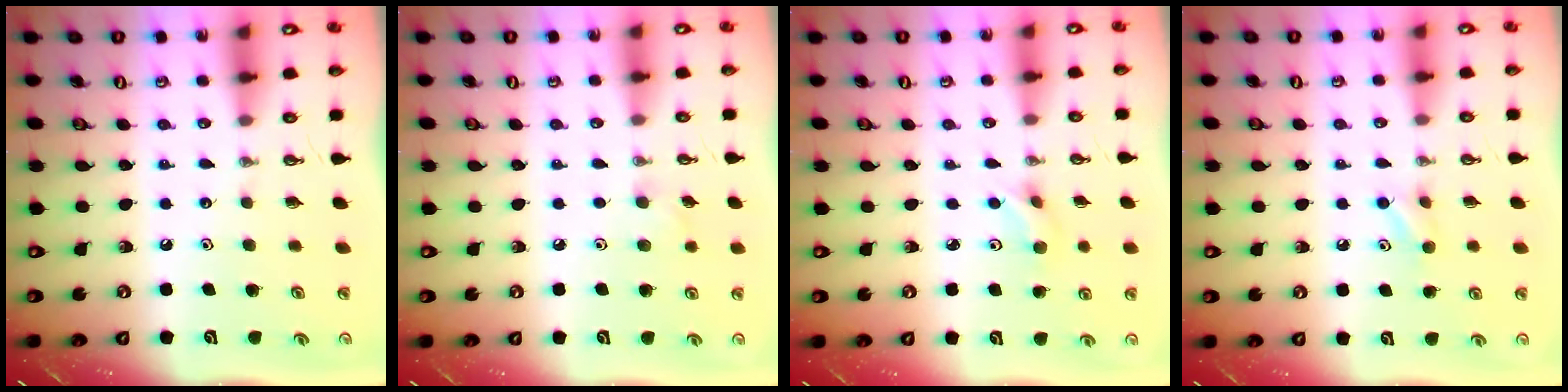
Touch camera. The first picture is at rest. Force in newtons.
{"total": 5.9, "press": 5.3, "slide": 2.6}
{"total": 4.2, "press": 4.1, "slide": 1.0}
{"total": 4.9, "press": 4.9, "slide": 0.6}